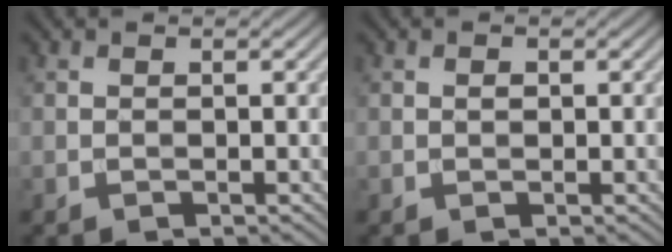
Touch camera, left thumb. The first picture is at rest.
{"total": 0.6, "force": [0.1, 0.4, 0.4], "torque": [-0.007, 0.000, 0.000]}